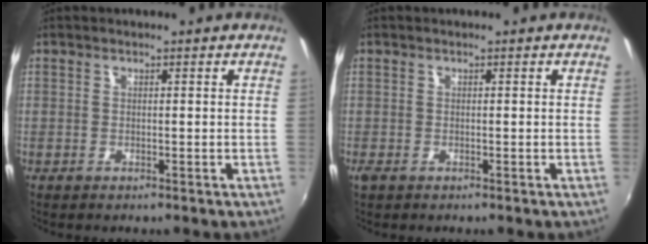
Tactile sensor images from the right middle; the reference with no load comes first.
{"total": 0.9, "force": [-0.4, 0.3, 0.7], "torque": [-0.017, -0.003, -0.007]}